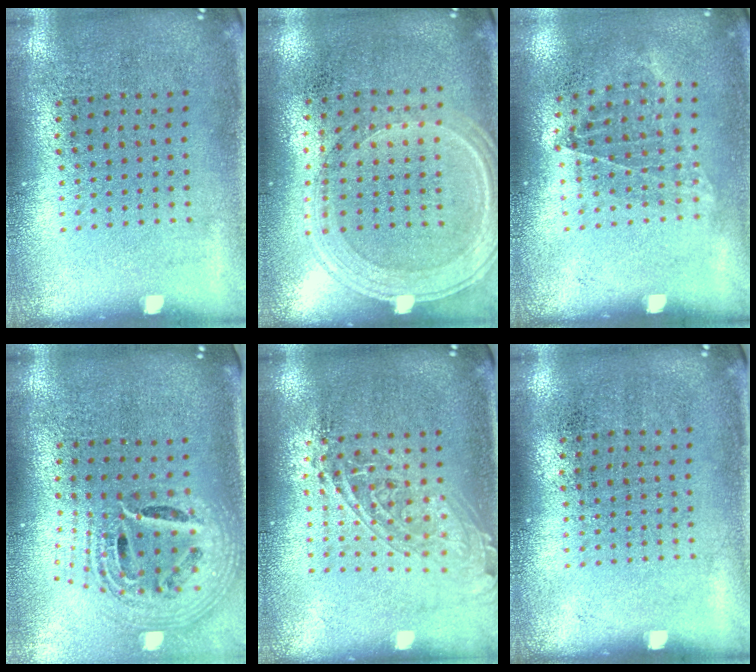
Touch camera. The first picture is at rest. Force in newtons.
{"total": 1.2, "press": 1.1, "slide": 0.2}
{"total": 0.9, "press": 0.8, "slide": 0.5}
{"total": 2.3, "press": 1.6, "slide": 1.7}
{"total": 1.5, "press": 1.3, "slide": 0.9}
{"total": 0.0}